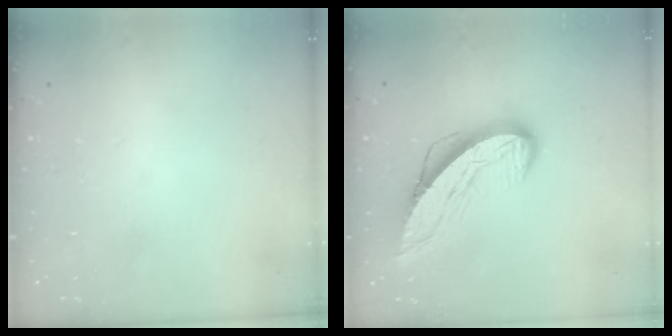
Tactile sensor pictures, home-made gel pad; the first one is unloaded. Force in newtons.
{"total": 11.0, "press": 11.0, "slide": 1.0}